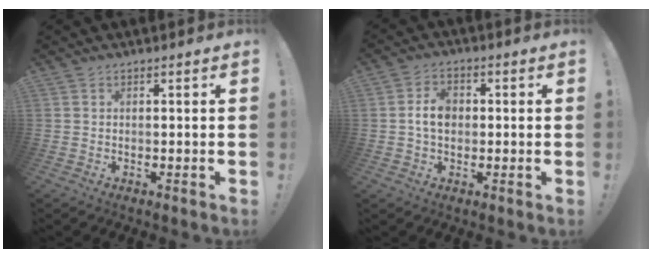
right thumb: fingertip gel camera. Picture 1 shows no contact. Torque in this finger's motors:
{"motor_torque": [0.87, 0.83, 0.83, -0.11, 0.21]}